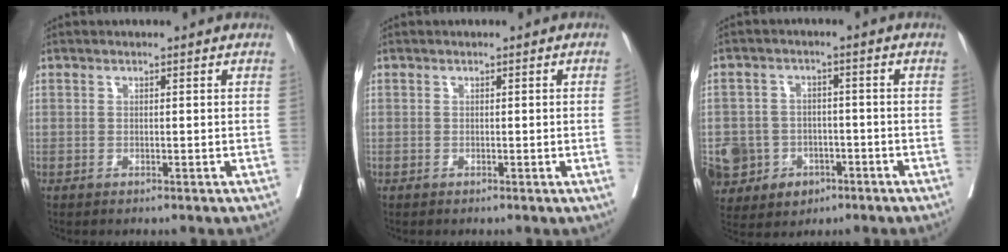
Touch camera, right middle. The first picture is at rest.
{"total": 2.1, "force": [-0.2, -0.6, 2.0], "torque": [-0.033, 0.000, 0.001]}
{"total": 11.4, "force": [-4.2, 9.9, 3.5], "torque": [-0.097, 0.015, -0.054]}